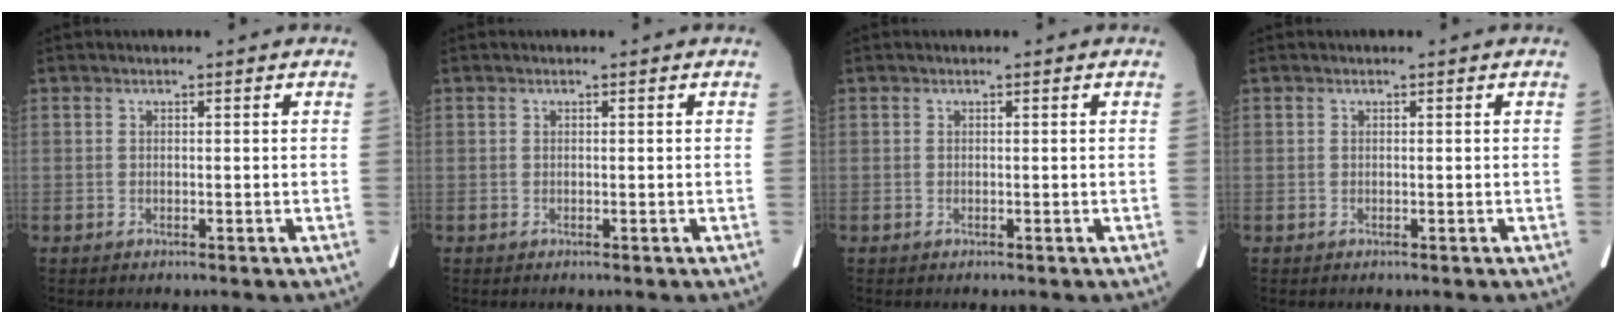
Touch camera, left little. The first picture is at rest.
{"total": 0.0}
{"total": 0.0}
{"total": 0.0}